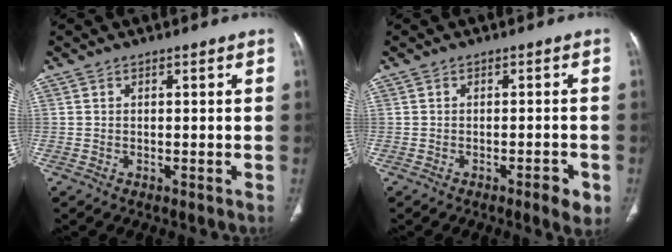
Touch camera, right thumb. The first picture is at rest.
{"total": 3.6, "force": [-1.8, 1.0, 2.9], "torque": [-0.034, 0.005, -0.021]}